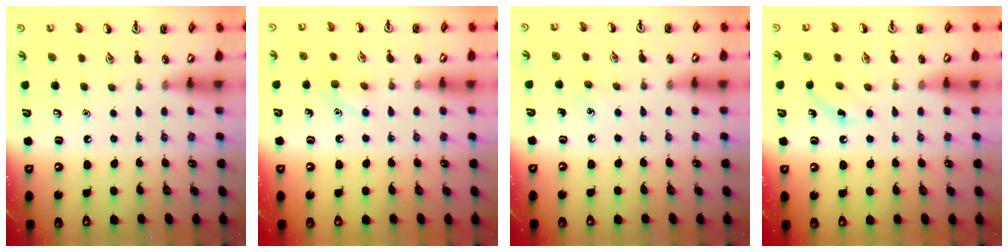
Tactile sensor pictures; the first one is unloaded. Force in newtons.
{"total": 7.0, "press": 6.8, "slide": 1.6}
{"total": 3.0, "press": 2.8, "slide": 1.1}
{"total": 2.8, "press": 2.6, "slide": 1.0}